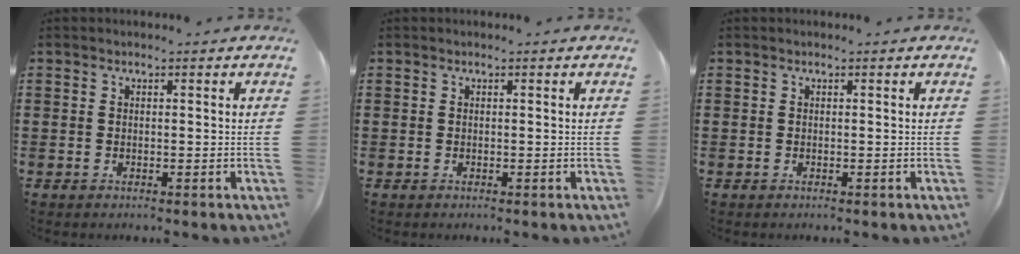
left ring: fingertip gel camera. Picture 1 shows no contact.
{"total": 0.0}
{"total": 0.0}